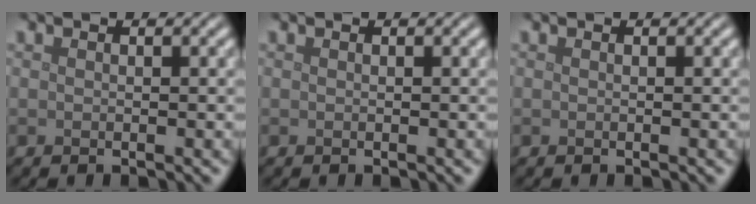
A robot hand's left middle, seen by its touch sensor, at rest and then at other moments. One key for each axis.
{"total": 0.0}
{"total": 0.0}